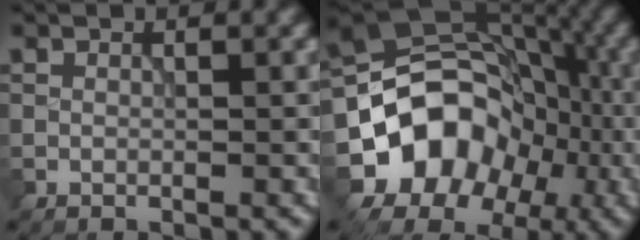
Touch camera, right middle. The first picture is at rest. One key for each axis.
{"total": 11.1, "fx": -3.5, "fy": 9.0, "fz": 5.5, "tx": -0.085, "ty": 0.012, "tz": -0.068}